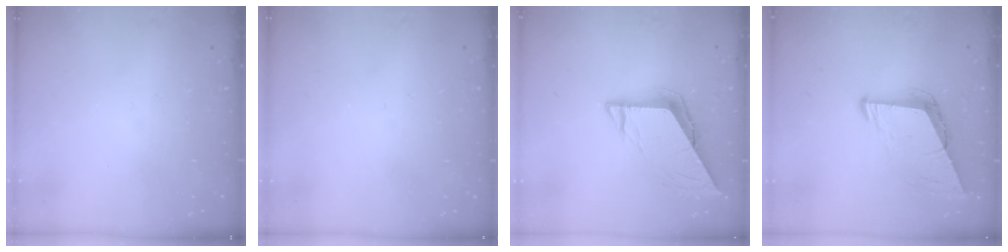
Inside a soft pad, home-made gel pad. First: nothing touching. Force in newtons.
{"total": 2.7, "press": 2.7, "slide": 0.3}
{"total": 7.4, "press": 7.4, "slide": 0.6}
{"total": 7.4, "press": 7.3, "slide": 1.4}